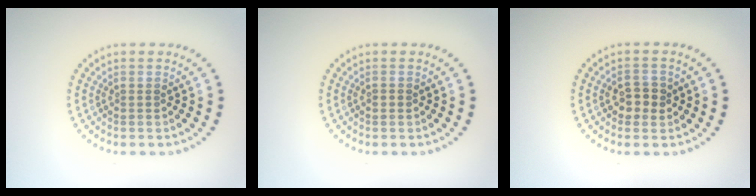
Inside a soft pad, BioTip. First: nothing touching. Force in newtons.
{"total": 0.7, "press": 0.7, "slide": 0.1}
{"total": 2.3, "press": 2.3, "slide": 0.3}